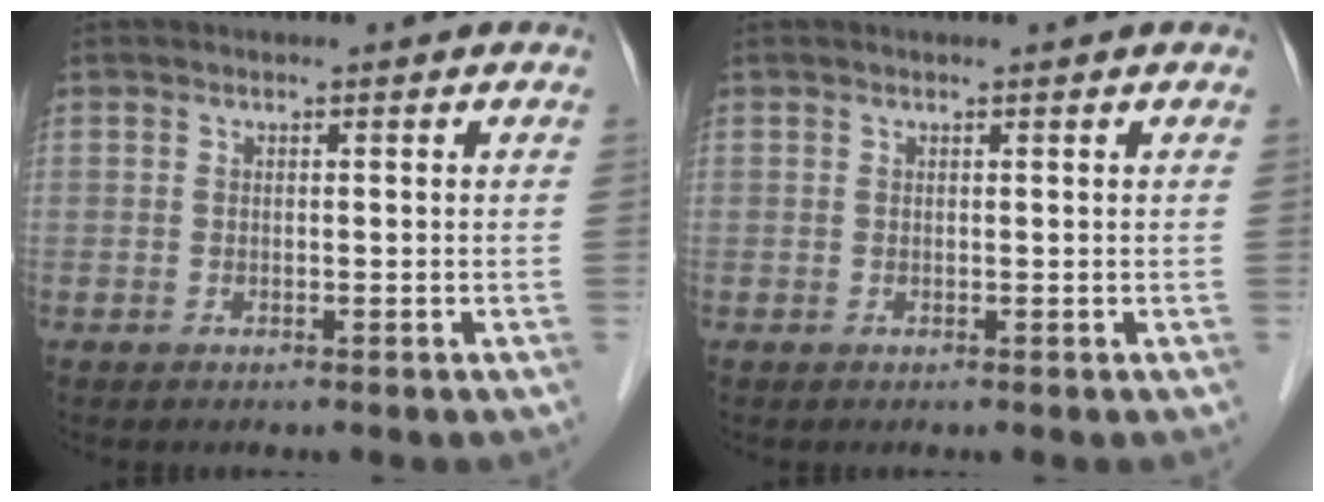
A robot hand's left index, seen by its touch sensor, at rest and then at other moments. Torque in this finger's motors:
{"motor_torque": [0.26, -0.19, 0.00, 0.01]}